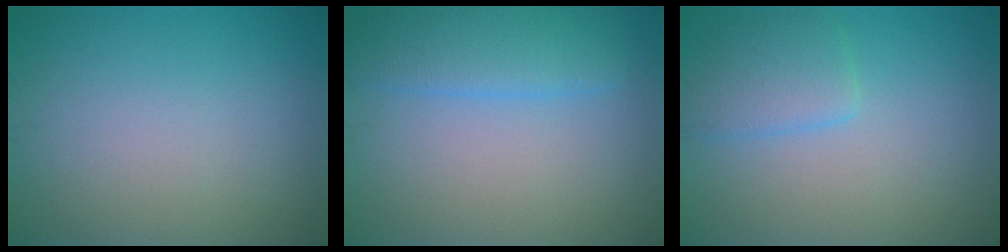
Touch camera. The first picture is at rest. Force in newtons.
{"total": 4.1, "press": 4.1, "slide": 0.2}
{"total": 2.8, "press": 2.8, "slide": 0.3}